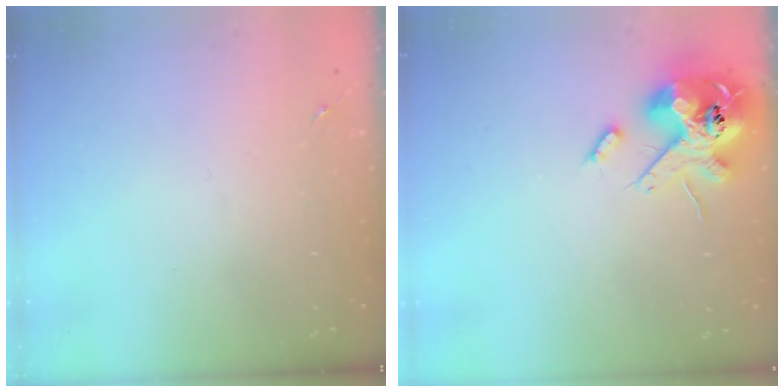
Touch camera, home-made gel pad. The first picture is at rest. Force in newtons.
{"total": 14.9, "press": 14.7, "slide": 2.6}